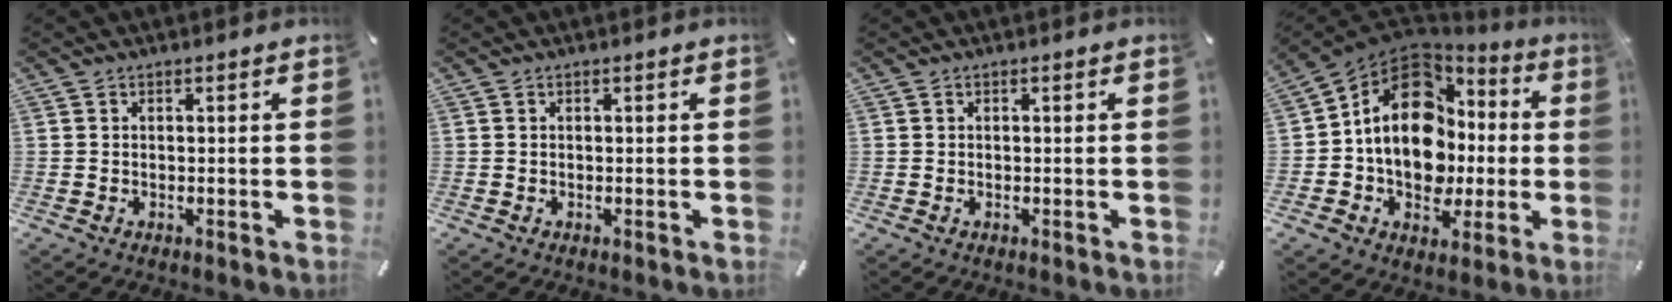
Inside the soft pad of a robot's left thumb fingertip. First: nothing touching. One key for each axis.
{"total": 0.0}
{"total": 0.0}
{"total": 17.1, "fx": 1.6, "fy": 13.2, "fz": 10.7, "tx": -0.194, "ty": -0.007, "tz": 0.032}